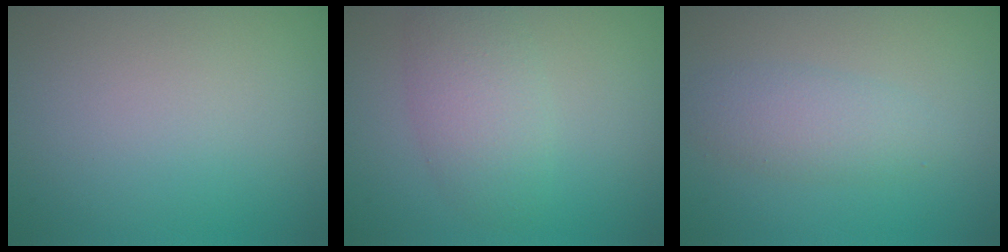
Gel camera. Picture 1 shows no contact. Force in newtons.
{"total": 3.7, "press": 3.7, "slide": 0.2}
{"total": 2.6, "press": 2.6, "slide": 0.2}